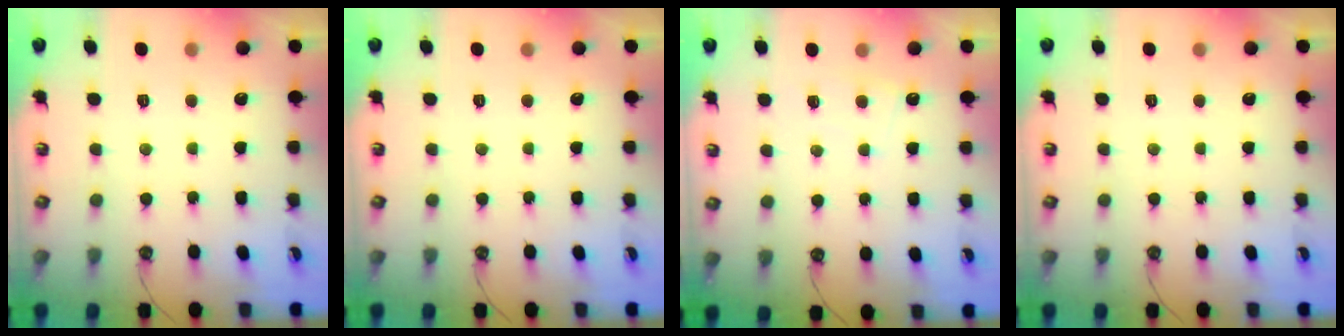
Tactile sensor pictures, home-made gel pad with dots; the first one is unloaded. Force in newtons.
{"total": 0.0}
{"total": 2.3, "press": 2.2, "slide": 0.3}
{"total": 0.0}